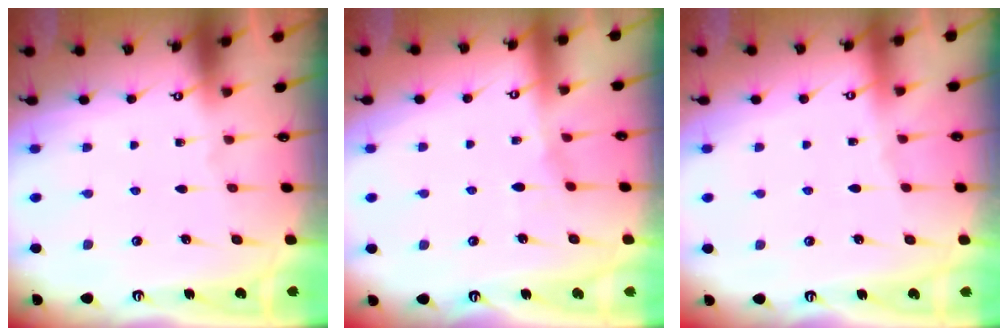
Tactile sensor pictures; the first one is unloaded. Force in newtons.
{"total": 4.7, "press": 4.7, "slide": 0.7}
{"total": 1.9, "press": 1.8, "slide": 0.5}